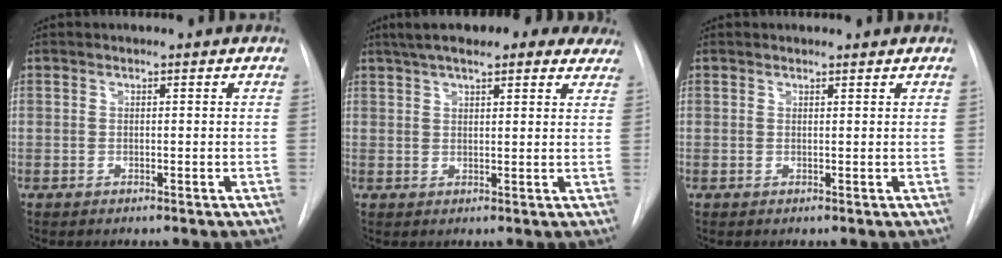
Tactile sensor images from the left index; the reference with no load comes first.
{"total": 18.0, "force": [14.4, 5.1, 9.6], "torque": [-0.143, 0.052, 0.185]}
{"total": 0.8, "force": [0.8, 0.1, 0.0], "torque": [-0.008, 0.004, 0.012]}